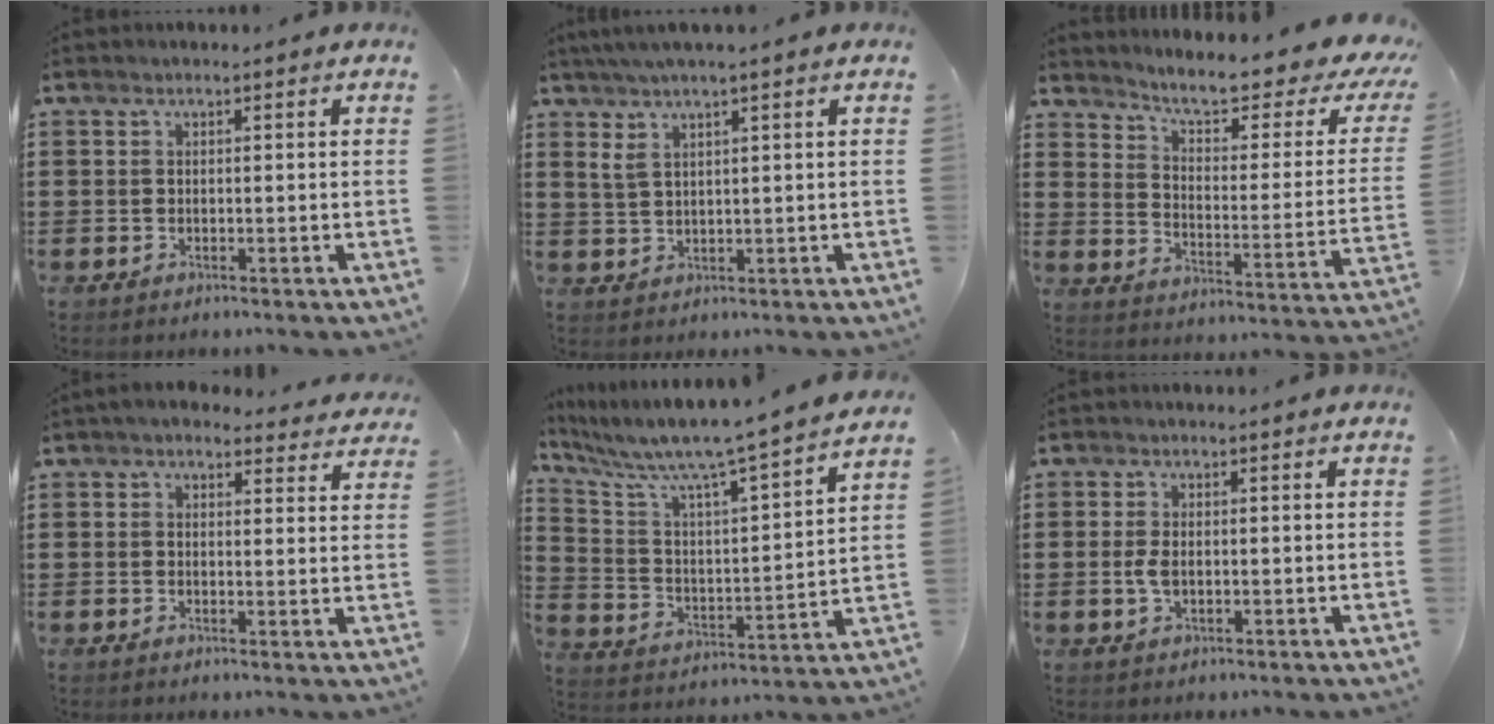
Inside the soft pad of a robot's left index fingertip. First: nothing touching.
{"total": 3.2, "force": [1.7, 0.5, 2.7], "torque": [-0.056, 0.006, 0.028]}
{"total": 6.7, "force": [5.2, 0.6, 4.1], "torque": [-0.085, -0.043, 0.078]}
{"total": 3.3, "force": [3.0, 0.8, 0.9], "torque": [-0.019, -0.012, 0.054]}
{"total": 7.5, "force": [6.5, -0.1, 3.7], "torque": [-0.103, -0.061, 0.100]}
{"total": 2.5, "force": [-0.2, 1.4, 2.1], "torque": [-0.056, -0.004, -0.008]}